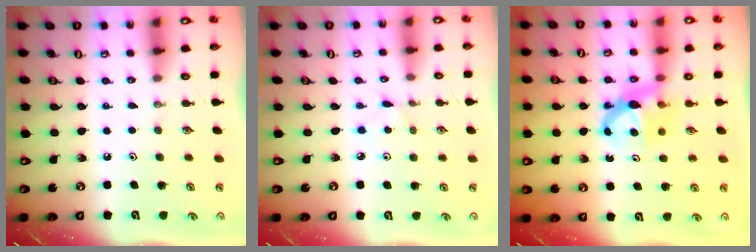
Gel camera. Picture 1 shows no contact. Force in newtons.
{"total": 1.0, "press": 1.0, "slide": 0.1}
{"total": 7.1, "press": 7.1, "slide": 0.3}